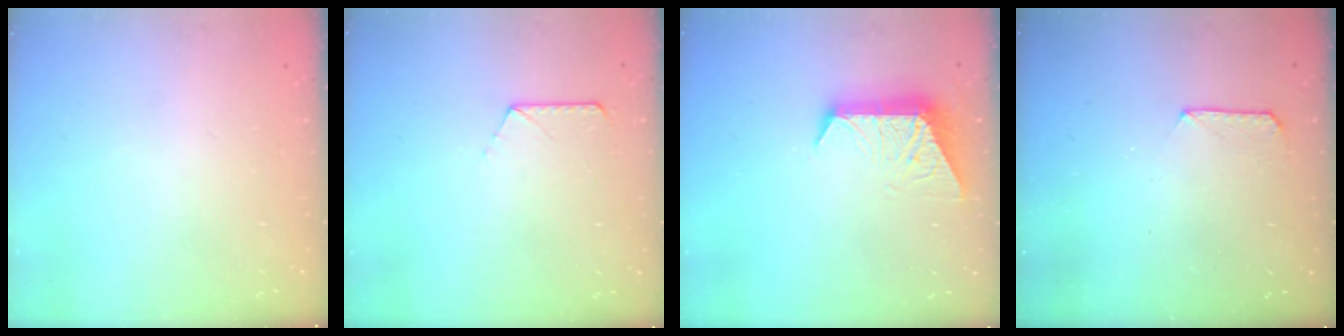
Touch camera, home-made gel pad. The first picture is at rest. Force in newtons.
{"total": 6.5, "press": 6.5, "slide": 0.7}
{"total": 9.7, "press": 9.7, "slide": 0.2}
{"total": 5.5, "press": 5.5, "slide": 0.5}